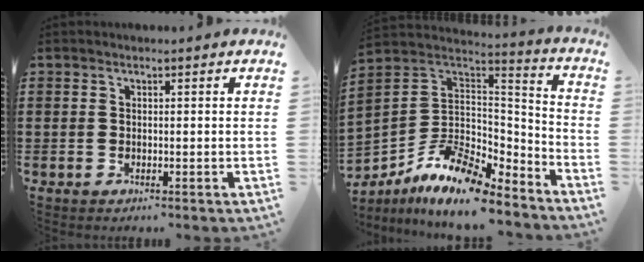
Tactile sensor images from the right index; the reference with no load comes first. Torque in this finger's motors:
{"motor_torque": [-0.26, -0.10, -0.06, -0.13]}